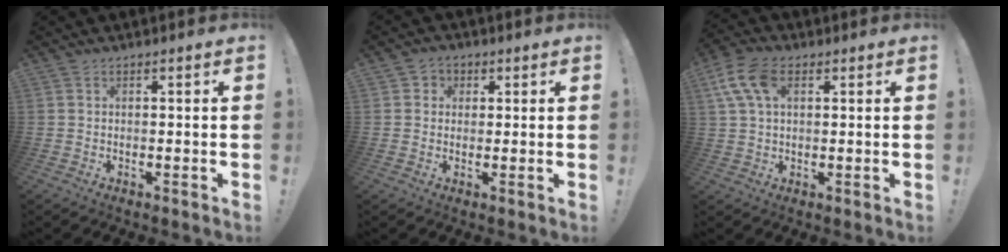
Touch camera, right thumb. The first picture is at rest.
{"total": 3.3, "force": [0.3, 3.1, 0.9], "torque": [-0.009, 0.003, 0.004]}
{"total": 10.6, "force": [3.7, 6.2, 7.7], "torque": [-0.153, 0.003, 0.074]}